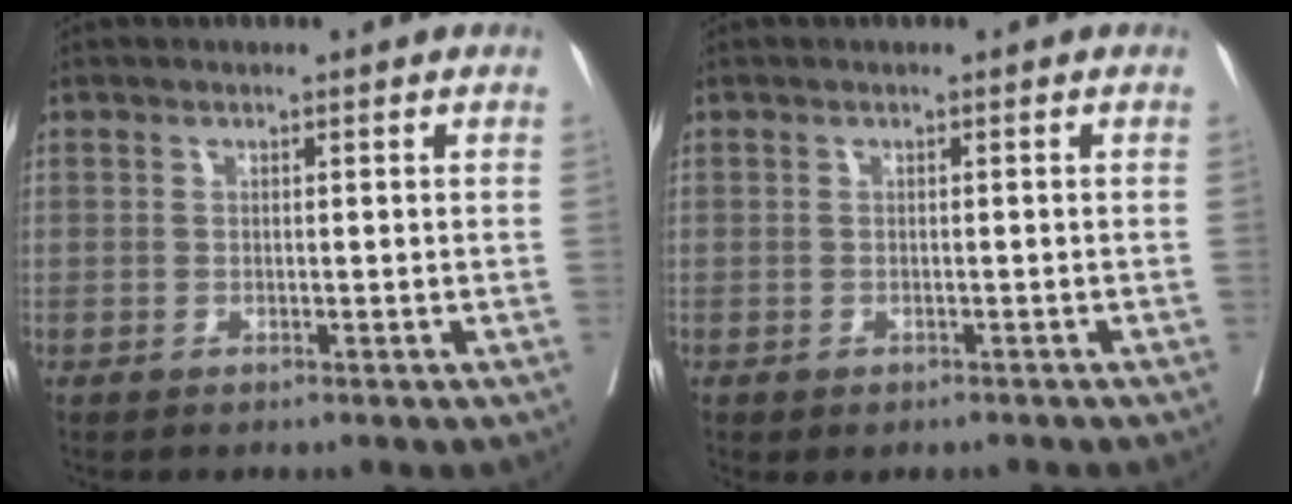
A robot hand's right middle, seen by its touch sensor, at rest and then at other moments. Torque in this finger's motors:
{"motor_torque": [1.02, -1.12, 0.27, 0.19]}